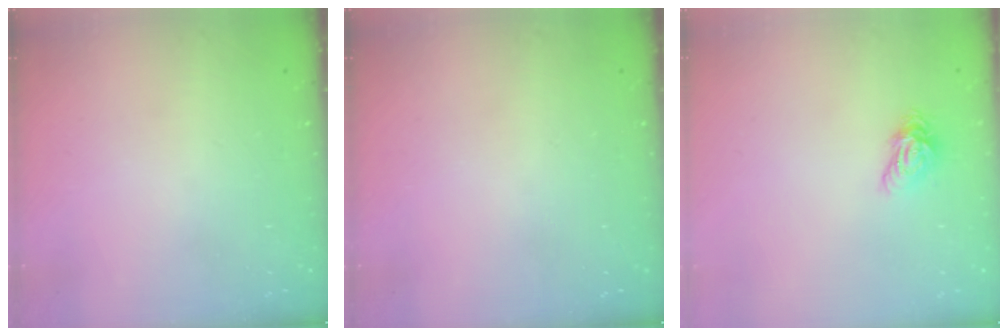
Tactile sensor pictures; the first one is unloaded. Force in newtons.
{"total": 0.0}
{"total": 5.9, "press": 5.9, "slide": 0.3}